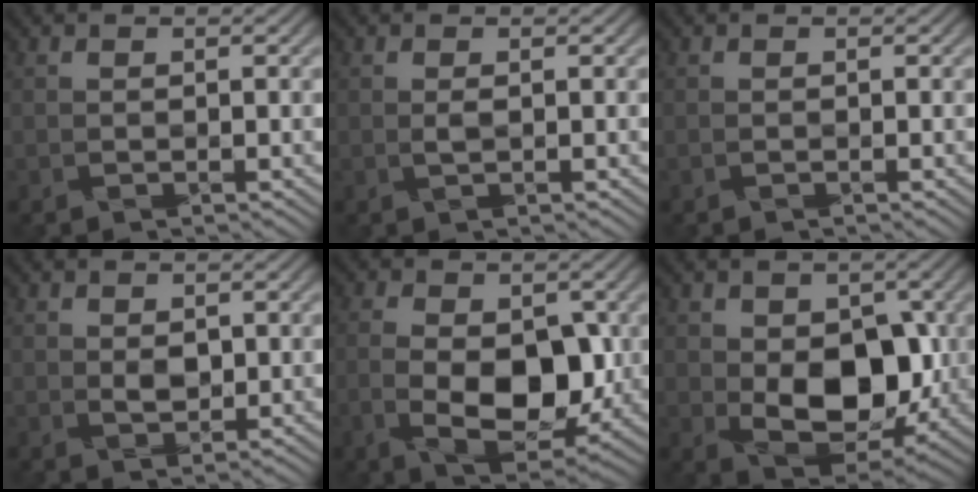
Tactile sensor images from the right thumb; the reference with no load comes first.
{"total": 0.6, "force": [0.2, 0.2, 0.5], "torque": [-0.014, 0.002, 0.003]}
{"total": 0.0}
{"total": 1.8, "force": [0.6, 1.3, 1.1], "torque": [-0.022, -0.005, 0.018]}
{"total": 10.0, "force": [-1.5, 5.9, 8.0], "torque": [-0.145, -0.021, -0.015]}
{"total": 10.5, "force": [-0.4, 7.1, 7.7], "torque": [-0.129, -0.021, 0.005]}